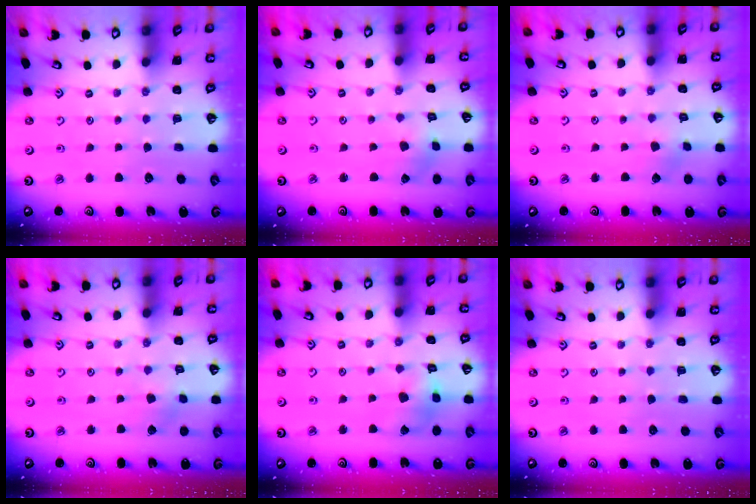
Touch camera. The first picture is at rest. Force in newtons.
{"total": 1.5, "press": 1.5, "slide": 0.3}
{"total": 1.8, "press": 1.7, "slide": 0.6}
{"total": 2.9, "press": 2.8, "slide": 0.3}
{"total": 6.9, "press": 6.9, "slide": 0.8}
{"total": 0.0}